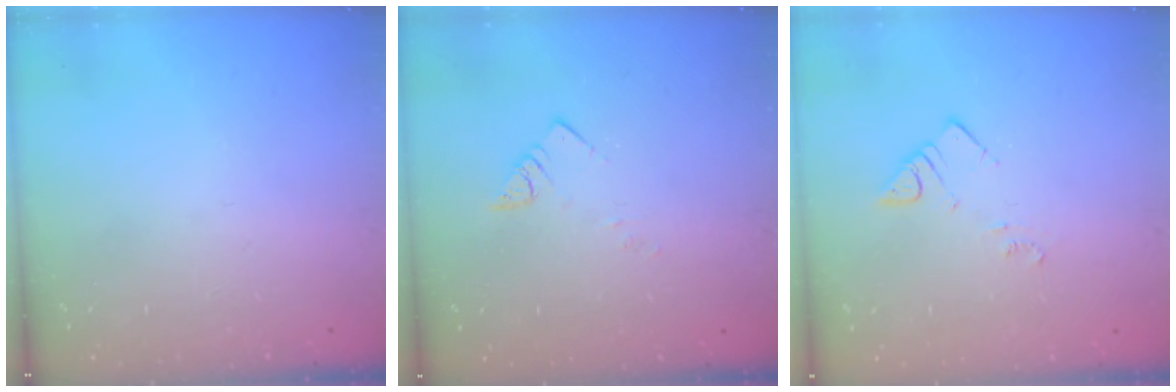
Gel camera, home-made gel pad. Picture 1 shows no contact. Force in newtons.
{"total": 2.9, "press": 2.9, "slide": 0.2}
{"total": 4.9, "press": 4.8, "slide": 0.7}